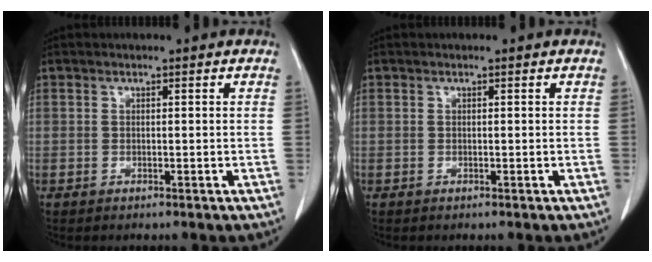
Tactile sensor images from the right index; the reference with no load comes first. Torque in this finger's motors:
{"motor_torque": [0.00, 0.00, 0.00, 0.00]}